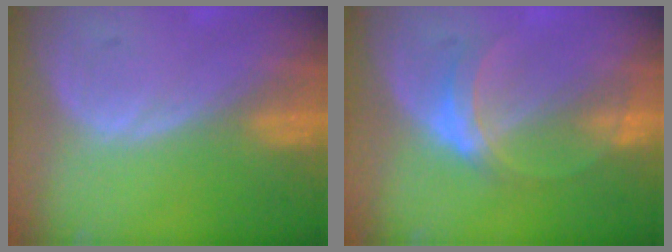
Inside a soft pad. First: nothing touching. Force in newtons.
{"total": 4.5, "press": 4.1, "slide": 1.8}